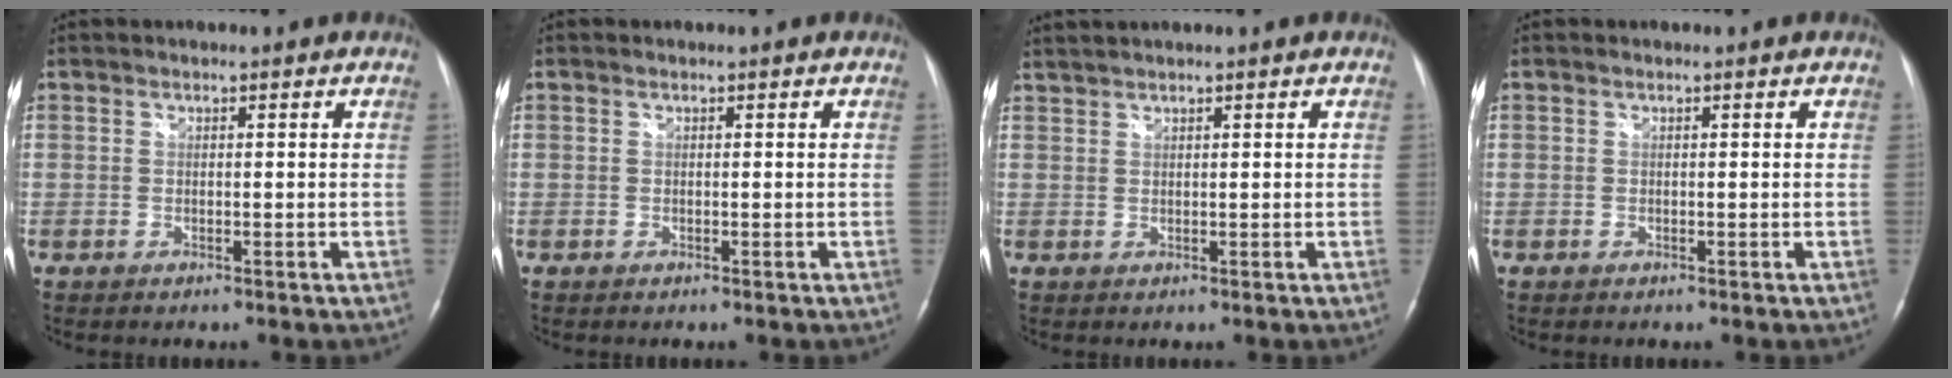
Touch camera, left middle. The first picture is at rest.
{"total": 0.0}
{"total": 2.4, "force": [2.2, -0.3, 0.9], "torque": [-0.019, 0.016, 0.045]}
{"total": 0.0}